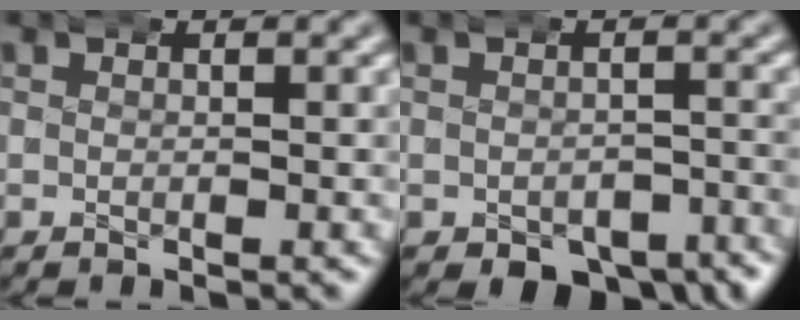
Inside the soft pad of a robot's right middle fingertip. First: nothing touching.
{"total": 6.0, "force": [-4.6, 2.8, 2.7], "torque": [-0.026, -0.015, -0.063]}